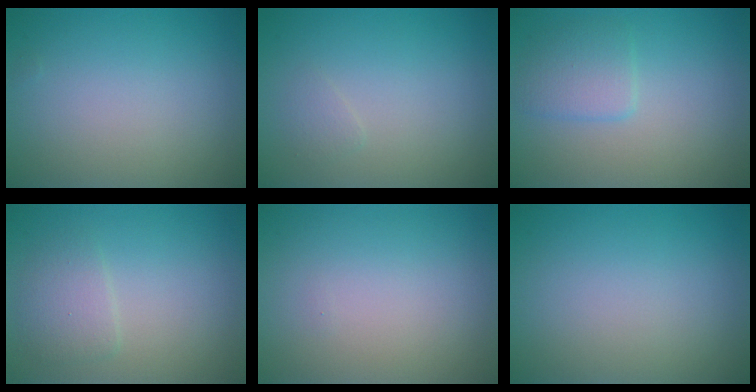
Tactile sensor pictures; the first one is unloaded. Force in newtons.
{"total": 0.7, "press": 0.7, "slide": 0.1}
{"total": 2.4, "press": 2.4, "slide": 0.2}
{"total": 2.0, "press": 2.0, "slide": 0.1}
{"total": 0.0}
{"total": 0.0}